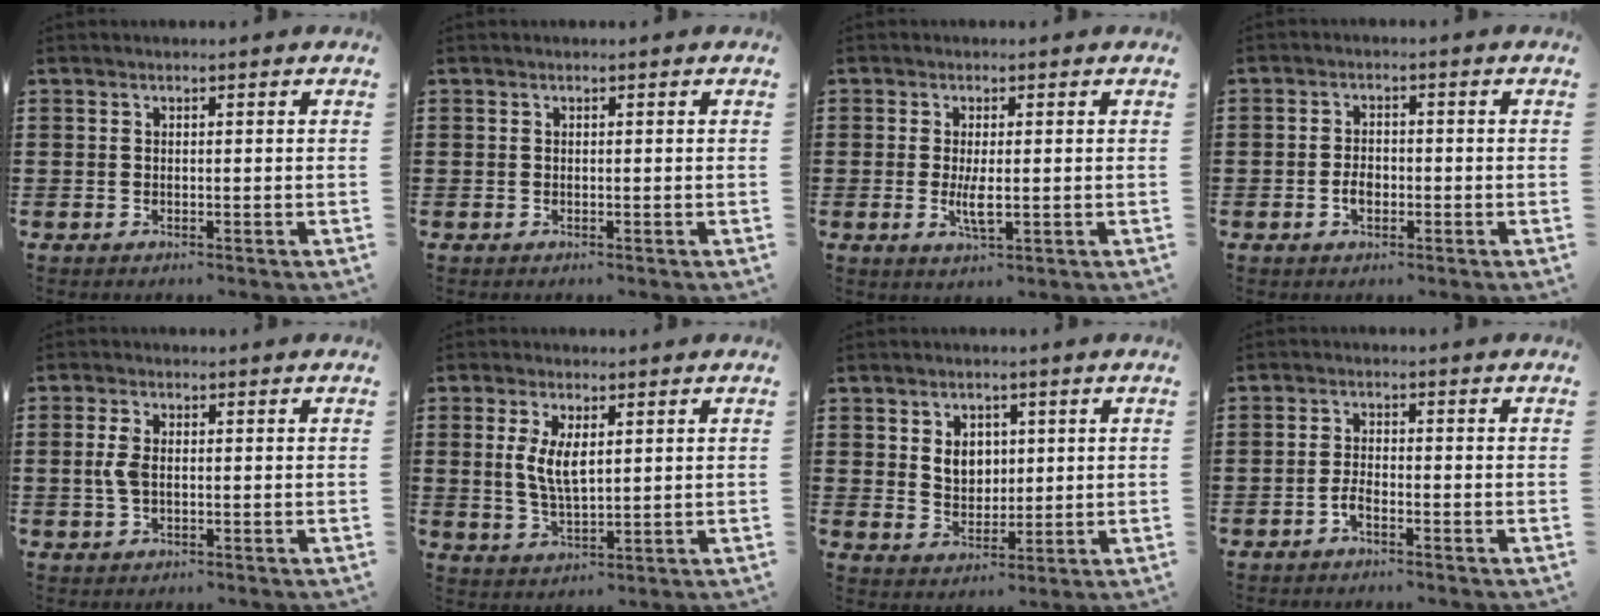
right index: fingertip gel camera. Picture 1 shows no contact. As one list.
[{"total": 0.0}, {"total": 3.4, "force": [-0.4, 0.7, 3.3], "torque": [-0.064, -0.006, -0.008]}, {"total": 2.5, "force": [-0.8, 1.5, 1.9], "torque": [-0.044, -0.001, -0.017]}, {"total": 3.4, "force": [0.1, 1.8, 2.9], "torque": [-0.075, 0.001, -0.005]}, {"total": 5.2, "force": [1.0, 2.2, 4.6], "torque": [-0.095, 0.006, 0.017]}, {"total": 4.5, "force": [1.2, 3.6, 2.5], "torque": [-0.053, 0.009, 0.017]}, {"total": 2.1, "force": [-1.3, 0.6, 1.6], "torque": [-0.038, 0.000, -0.027]}]